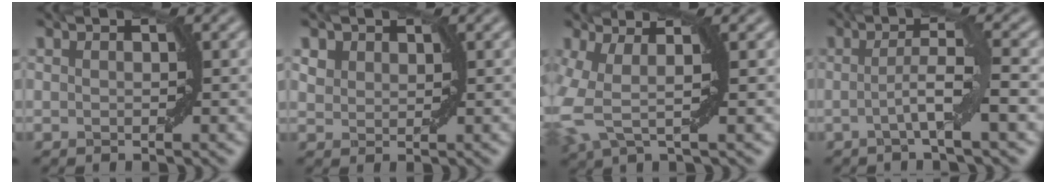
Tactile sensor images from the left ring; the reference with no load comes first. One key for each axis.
{"total": 1.4, "fx": 1.0, "fy": 1.0, "fz": 0.2, "tx": -0.007, "ty": 0.002, "tz": 0.021}
{"total": 4.2, "fx": 0.2, "fy": 1.4, "fz": 4.0, "tx": -0.107, "ty": -0.001, "tz": 0.000}
{"total": 3.8, "fx": -0.6, "fy": 0.4, "fz": 3.7, "tx": -0.060, "ty": 0.002, "tz": -0.018}